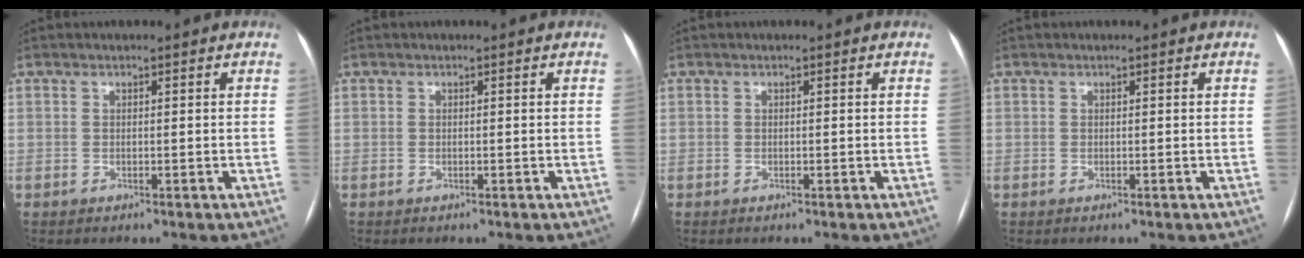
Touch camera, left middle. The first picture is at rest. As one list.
[{"total": 0.0}, {"total": 0.0}, {"total": 0.0}]